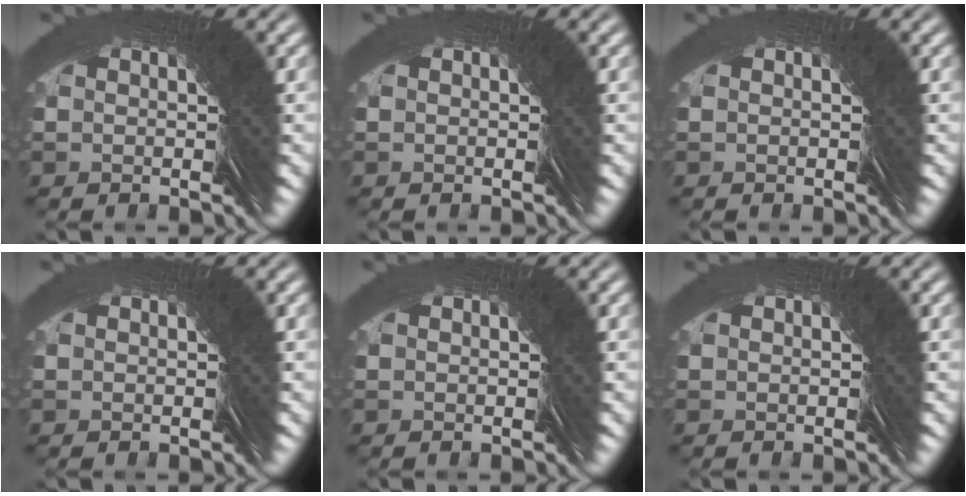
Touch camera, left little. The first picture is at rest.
{"total": 0.0}
{"total": 0.0}
{"total": 0.0}
{"total": 0.0}
{"total": 0.0}